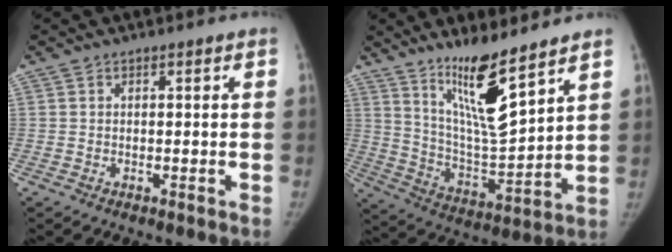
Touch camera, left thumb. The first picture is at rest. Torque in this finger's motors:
{"motor_torque": [0.26, 0.15, 1.52, -1.27, 0.34]}